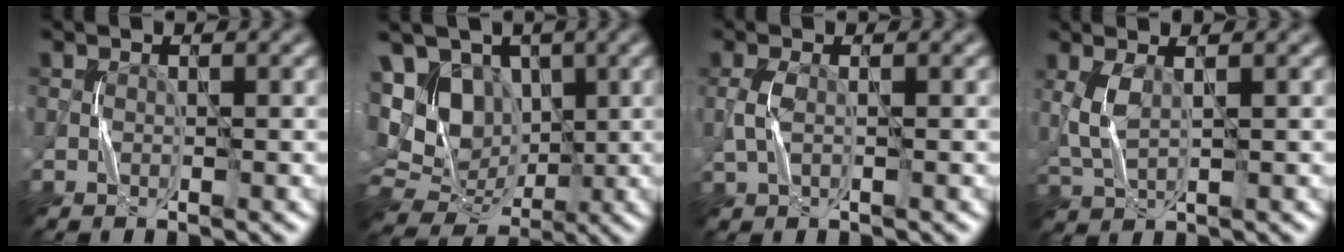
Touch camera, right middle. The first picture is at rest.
{"total": 11.4, "force": [1.9, 9.1, 6.6], "torque": [-0.118, 0.023, 0.015]}
{"total": 1.7, "force": [-0.1, 0.6, 1.6], "torque": [-0.042, 0.004, -0.001]}
{"total": 2.6, "force": [0.9, 0.7, 2.3], "torque": [-0.059, -0.001, 0.024]}